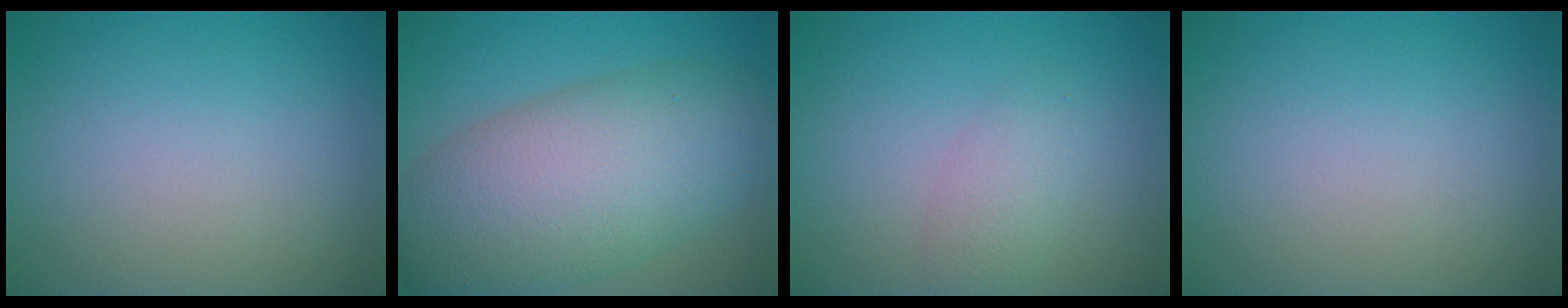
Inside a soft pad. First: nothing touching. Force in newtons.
{"total": 11.0, "press": 11.0, "slide": 0.4}
{"total": 2.2, "press": 2.2, "slide": 0.2}
{"total": 0.0}